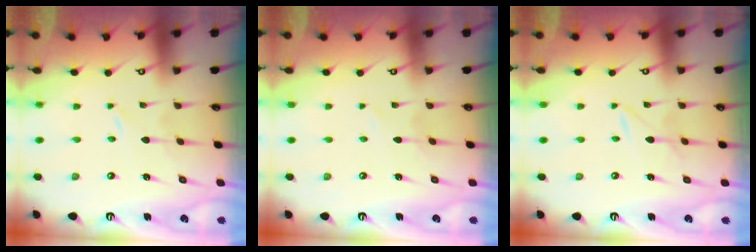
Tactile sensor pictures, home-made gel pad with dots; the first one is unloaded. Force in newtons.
{"total": 0.7, "press": 0.6, "slide": 0.1}
{"total": 1.7, "press": 1.7, "slide": 0.0}